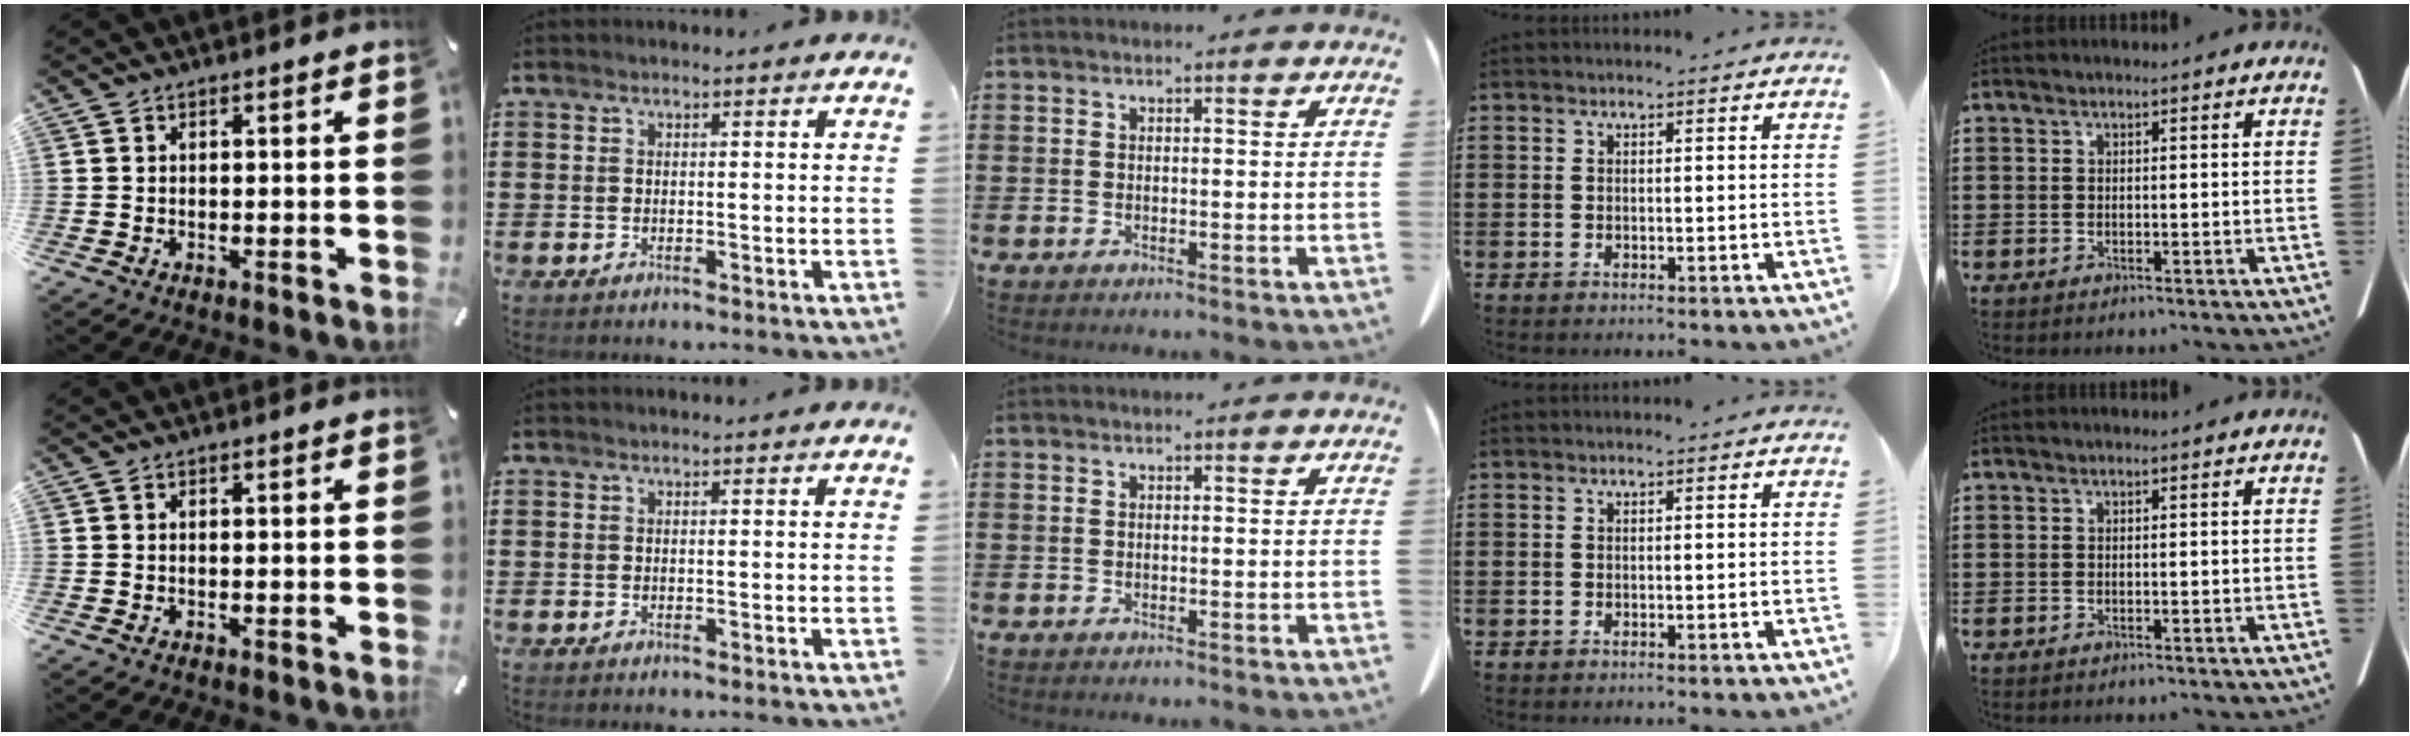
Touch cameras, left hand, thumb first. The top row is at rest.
{}